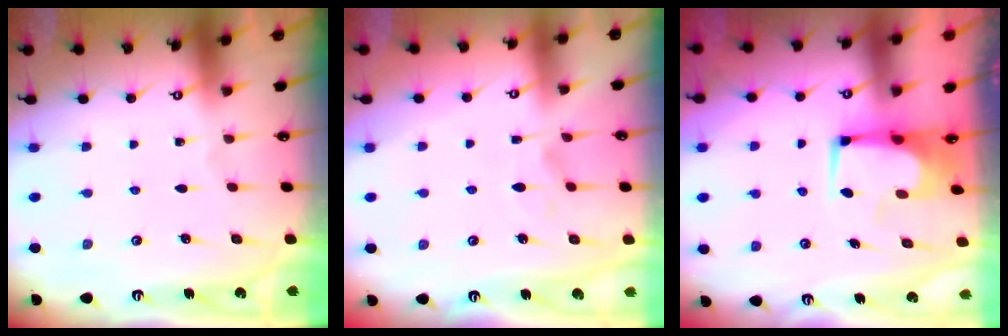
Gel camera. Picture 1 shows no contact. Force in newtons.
{"total": 1.9, "press": 1.5, "slide": 1.1}
{"total": 1.5, "press": 1.5, "slide": 0.2}